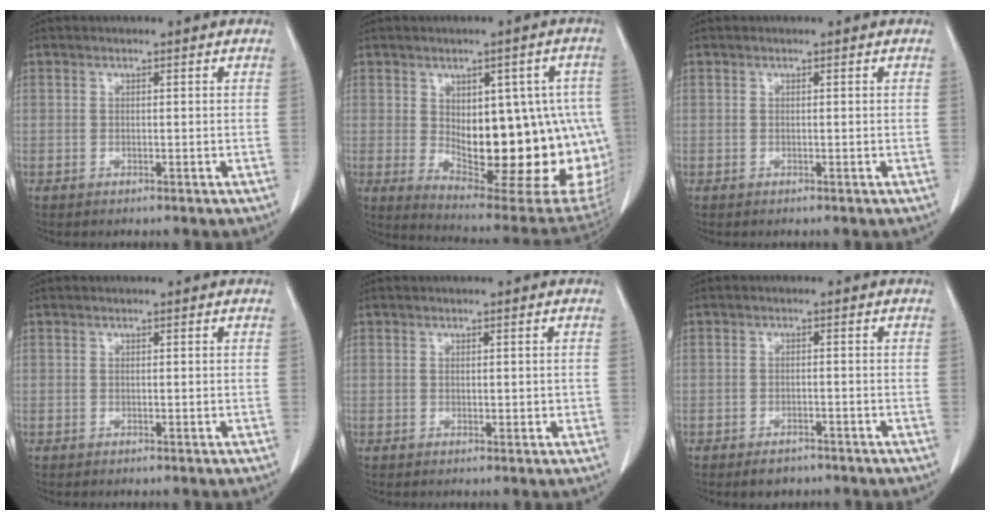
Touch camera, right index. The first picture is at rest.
{"total": 22.2, "force": [-1.7, 9.3, 20.1], "torque": [-0.196, 0.014, 0.011]}
{"total": 0.0}
{"total": 0.0}
{"total": 1.5, "force": [0.1, 1.0, 1.2], "torque": [-0.015, -0.001, 0.005]}
{"total": 2.8, "force": [-2.1, 1.4, 1.2], "torque": [-0.017, 0.001, -0.026]}